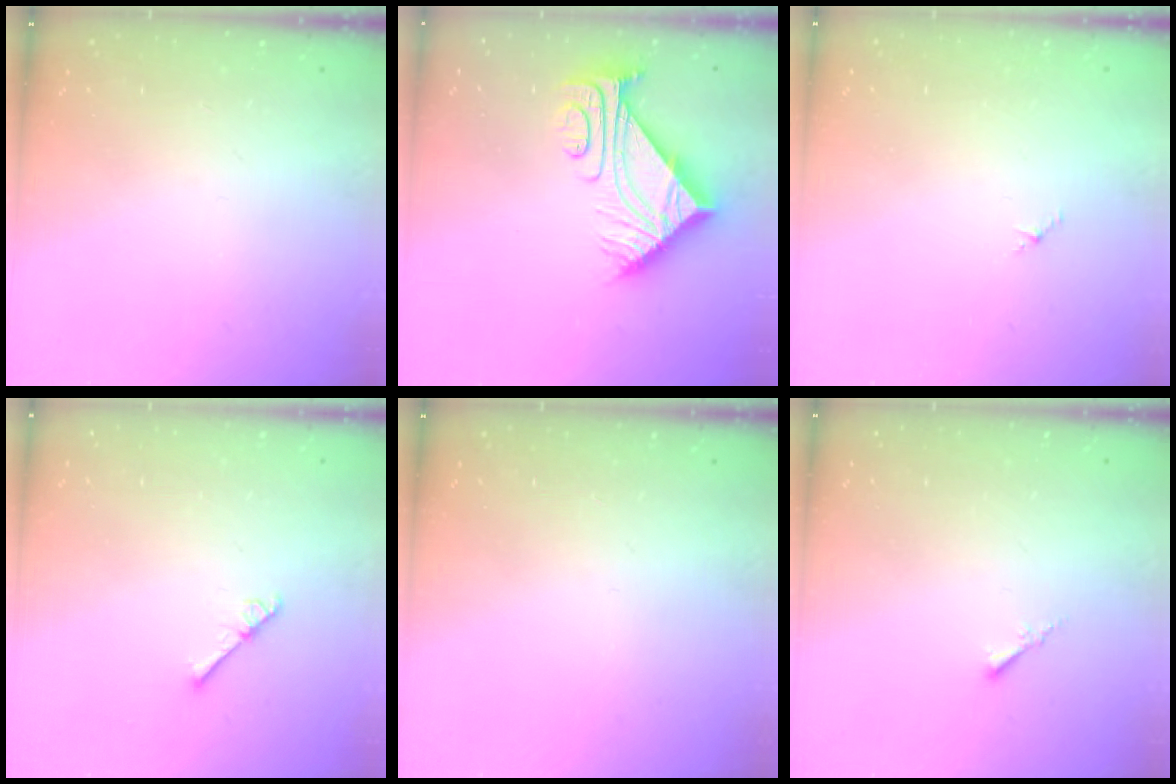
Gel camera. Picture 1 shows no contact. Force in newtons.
{"total": 9.9, "press": 9.8, "slide": 0.9}
{"total": 1.2, "press": 1.1, "slide": 0.6}
{"total": 2.6, "press": 2.6, "slide": 0.3}
{"total": 0.0}
{"total": 0.0}